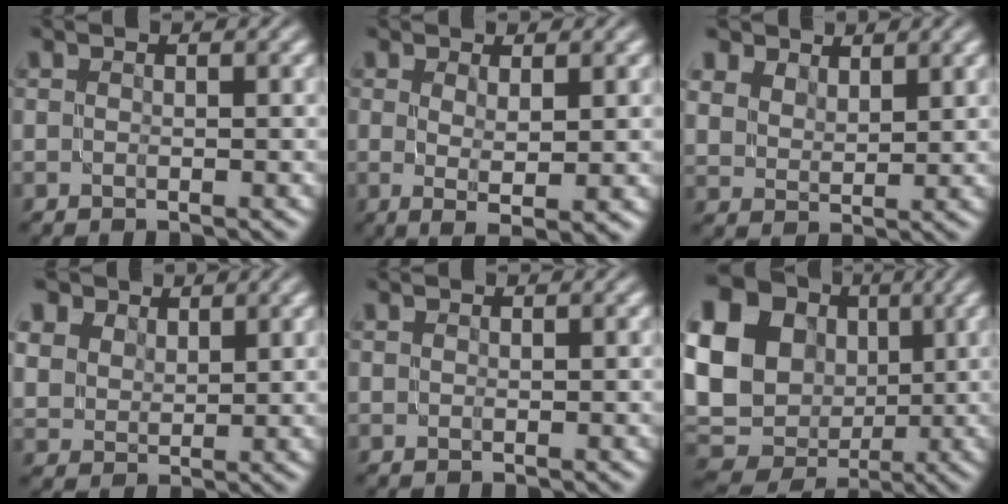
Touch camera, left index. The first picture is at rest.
{"total": 2.5, "force": [0.4, 0.2, 2.5], "torque": [-0.042, -0.011, 0.010]}
{"total": 5.2, "force": [4.1, 2.7, 1.6], "torque": [-0.061, -0.003, 0.080]}
{"total": 8.1, "force": [5.4, 5.2, 3.1], "torque": [-0.123, 0.014, 0.099]}
{"total": 0.0}
{"total": 21.7, "force": [3.0, 19.0, 10.0], "torque": [-0.214, 0.032, 0.013]}